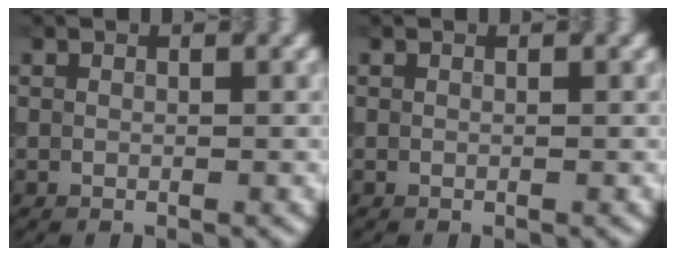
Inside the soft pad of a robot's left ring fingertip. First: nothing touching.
{"total": 0.0}